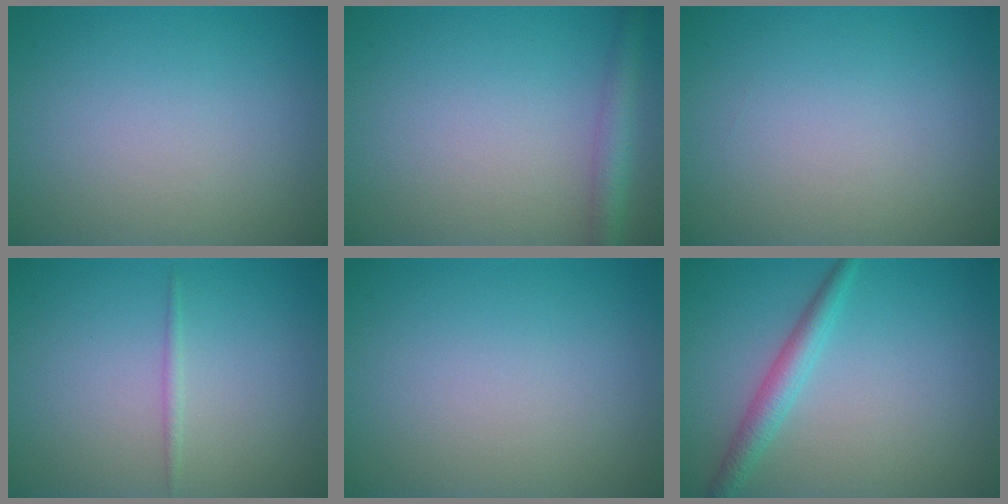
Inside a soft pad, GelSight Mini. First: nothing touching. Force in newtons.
{"total": 2.9, "press": 2.9, "slide": 0.1}
{"total": 0.0}
{"total": 0.7, "press": 0.7, "slide": 0.0}
{"total": 0.0}
{"total": 2.5, "press": 2.5, "slide": 0.1}